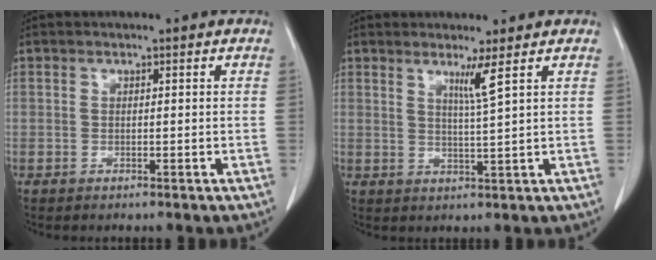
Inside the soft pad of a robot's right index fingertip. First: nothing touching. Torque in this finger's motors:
{"motor_torque": [0.27, 0.14, 0.06, 0.03]}